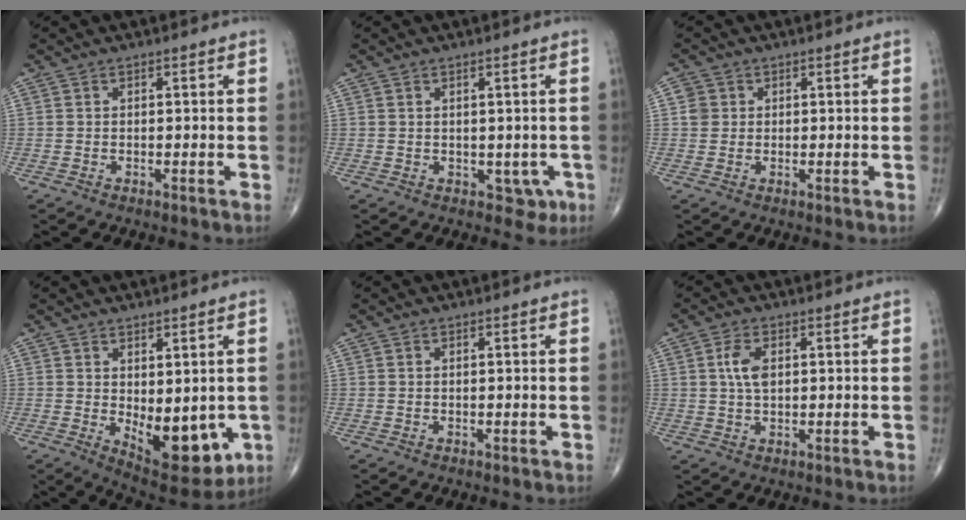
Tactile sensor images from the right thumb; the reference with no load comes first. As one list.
[{"total": 3.2, "force": [-0.2, 2.4, 2.1], "torque": [-0.001, -0.003, 0.006]}, {"total": 2.4, "force": [0.5, 2.3, 0.5], "torque": [0.005, 0.001, 0.007]}, {"total": 12.4, "force": [-1.9, 6.3, 10.6], "torque": [-0.112, -0.018, -0.003]}, {"total": 0.0}, {"total": 4.5, "force": [1.0, 2.4, 3.7], "torque": [-0.074, -0.001, 0.016]}]